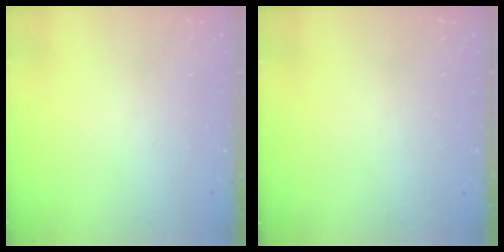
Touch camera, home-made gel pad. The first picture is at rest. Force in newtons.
{"total": 0.0}